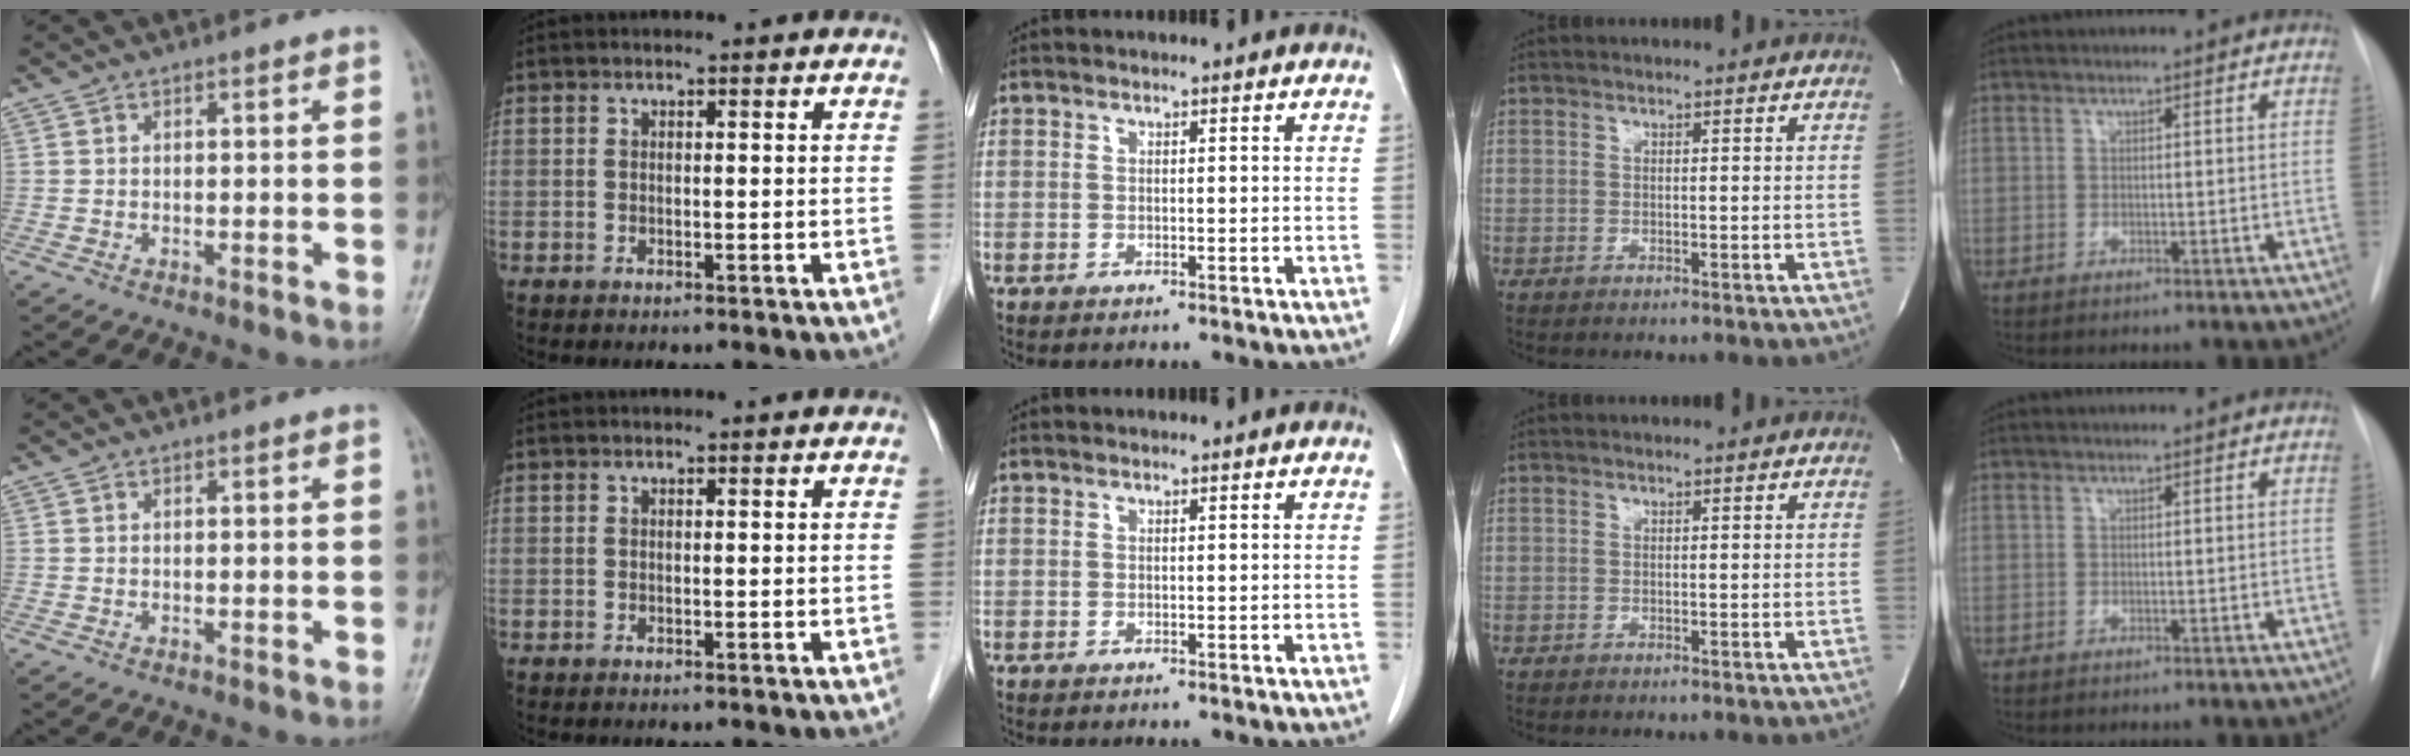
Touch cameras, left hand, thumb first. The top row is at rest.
{}